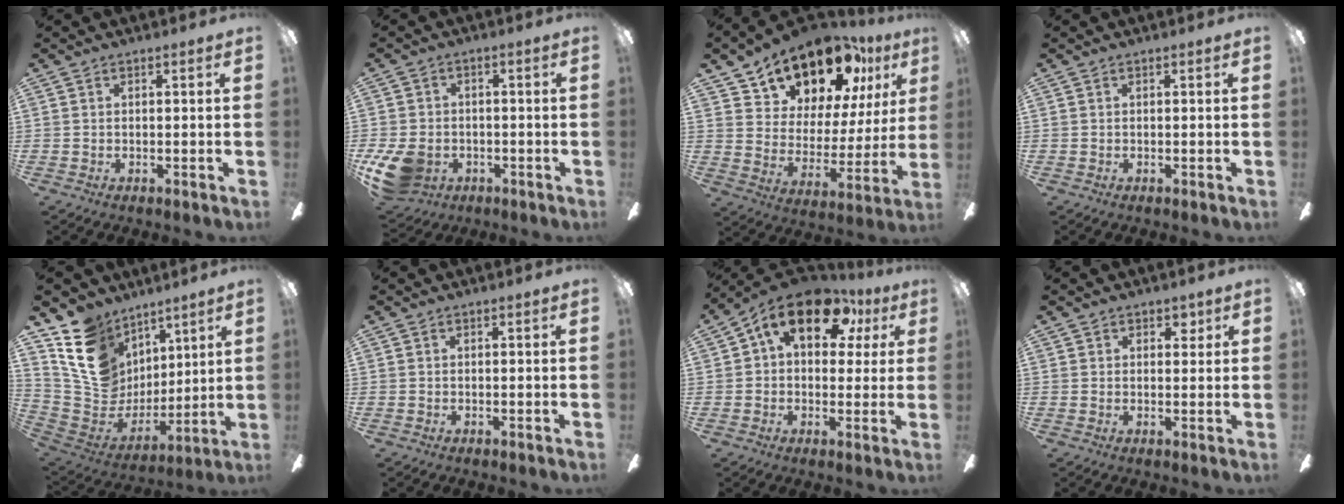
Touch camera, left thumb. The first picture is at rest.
{"total": 10.5, "force": [-4.4, 7.7, 5.7], "torque": [-0.125, 0.025, -0.080]}
{"total": 18.0, "force": [14.8, 8.2, 6.1], "torque": [-0.122, -0.107, 0.264]}
{"total": 0.0}
{"total": 16.8, "force": [8.7, 12.9, 6.3], "torque": [-0.136, -0.044, 0.176]}
{"total": 0.0}
{"total": 15.6, "force": [7.3, 8.6, 10.7], "torque": [-0.163, -0.016, 0.126]}
{"total": 2.4, "force": [1.5, 1.7, 0.8], "torque": [-0.001, 0.000, 0.023]}